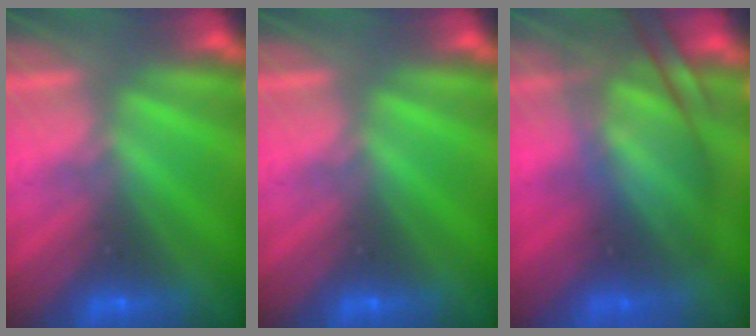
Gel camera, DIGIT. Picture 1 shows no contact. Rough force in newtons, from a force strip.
{"total": 0.0}
{"total": 6.9}